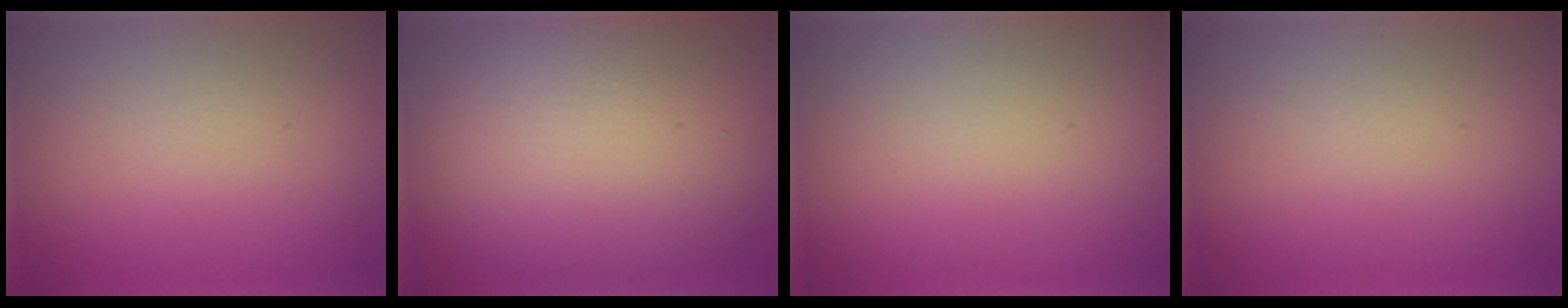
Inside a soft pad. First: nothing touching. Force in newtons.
{"total": 11.9, "press": 11.8, "slide": 0.5}
{"total": 0.0}
{"total": 0.0}